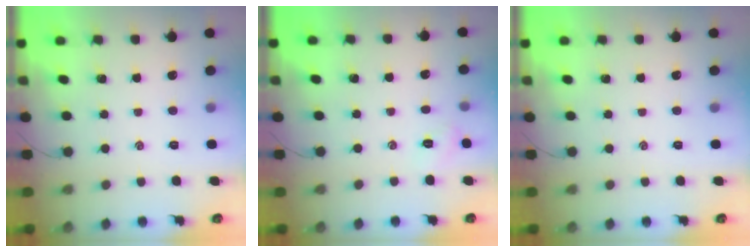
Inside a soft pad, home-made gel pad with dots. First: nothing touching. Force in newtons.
{"total": 3.1, "press": 3.0, "slide": 0.9}
{"total": 0.0}